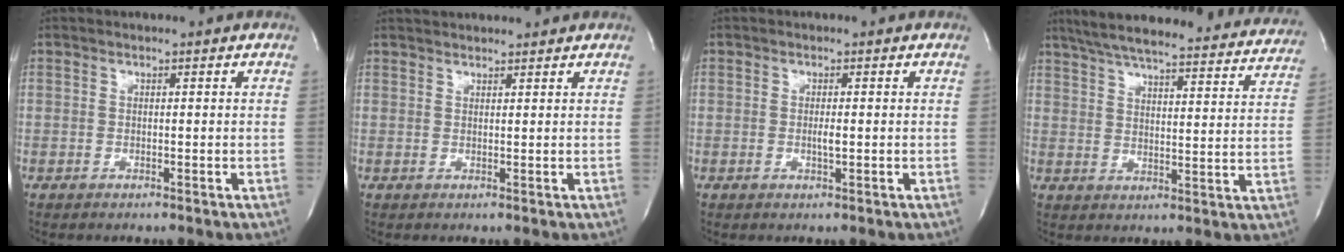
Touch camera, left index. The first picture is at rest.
{"total": 6.2, "force": [6.0, 0.9, 1.6], "torque": [-0.023, 0.035, 0.077]}
{"total": 1.3, "force": [-0.2, 0.1, 1.3], "torque": [-0.028, -0.003, -0.003]}
{"total": 31.5, "force": [28.4, 4.6, 12.8], "torque": [-0.209, -0.039, 0.348]}